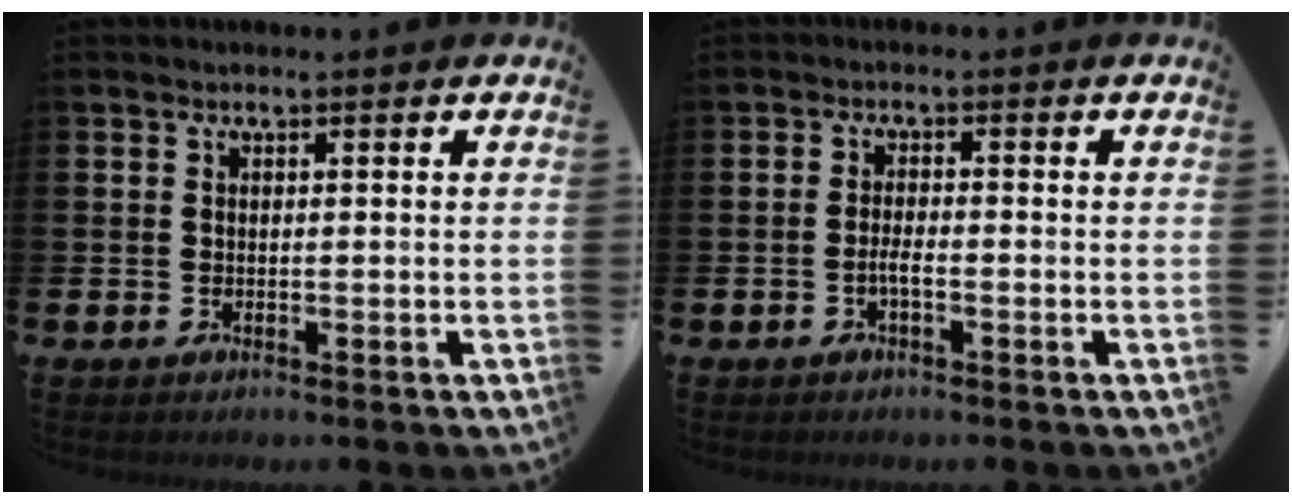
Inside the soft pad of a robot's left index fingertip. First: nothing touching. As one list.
[{"total": 1.7, "force": [-0.8, 0.4, 1.4], "torque": [-0.026, 0.001, -0.015]}]